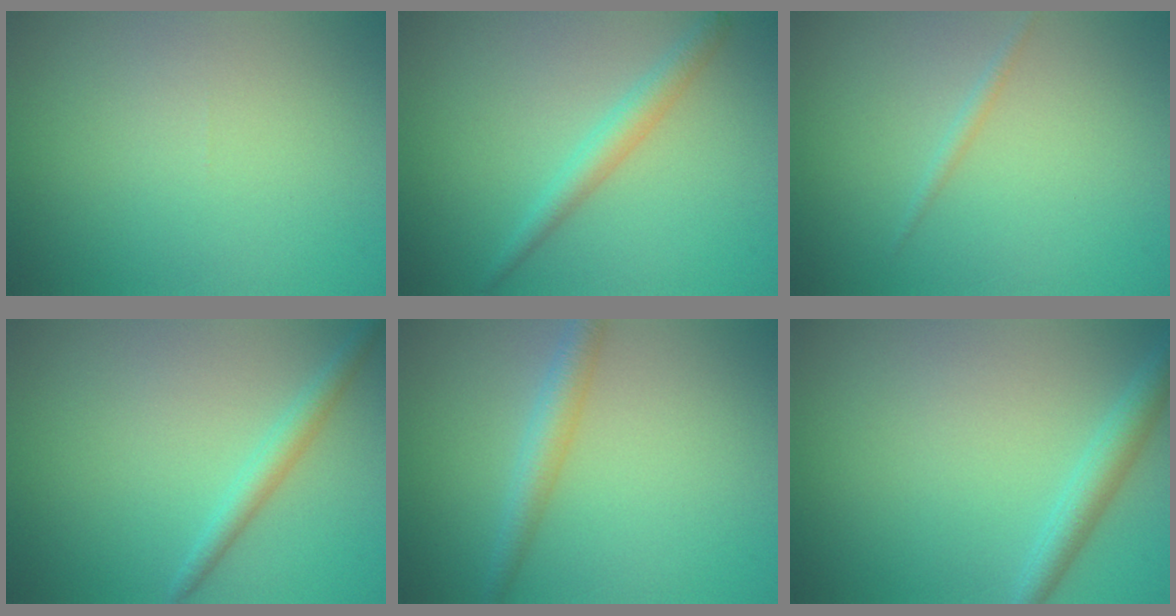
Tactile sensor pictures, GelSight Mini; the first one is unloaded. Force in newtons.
{"total": 2.2, "press": 2.2, "slide": 0.0}
{"total": 0.8, "press": 0.8, "slide": 0.1}
{"total": 2.0, "press": 2.0, "slide": 0.1}
{"total": 2.6, "press": 2.6, "slide": 0.1}
{"total": 2.5, "press": 2.5, "slide": 0.1}